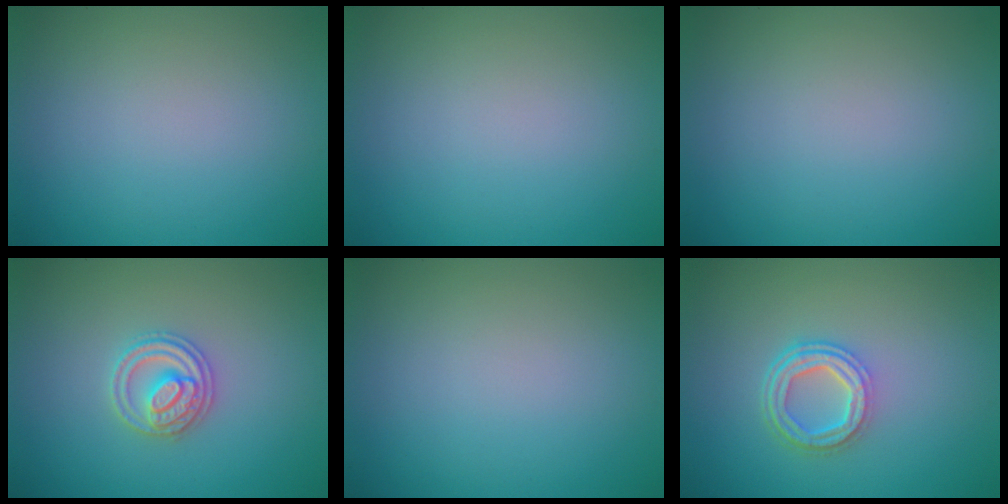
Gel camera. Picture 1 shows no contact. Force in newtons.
{"total": 0.0}
{"total": 0.0}
{"total": 2.8, "press": 2.7, "slide": 0.5}
{"total": 0.0}
{"total": 4.0, "press": 3.0, "slide": 2.7}